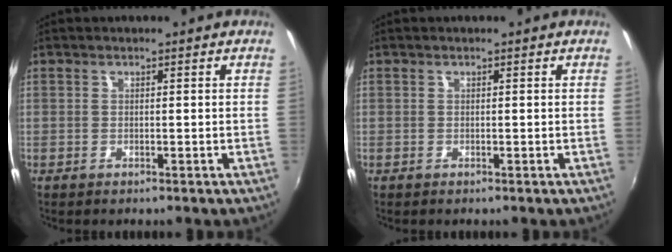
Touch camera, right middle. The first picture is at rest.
{"total": 0.0}